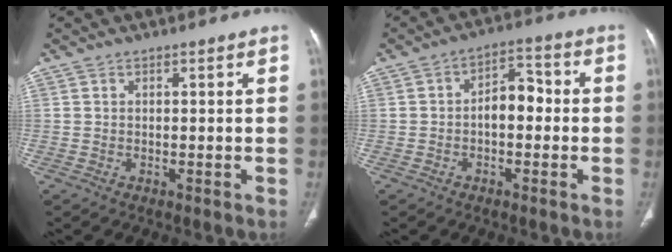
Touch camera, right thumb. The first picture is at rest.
{"total": 6.5, "force": [-0.7, 3.9, 5.1], "torque": [-0.059, 0.030, -0.022]}